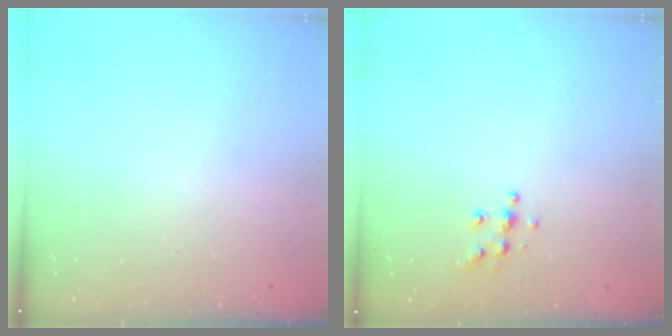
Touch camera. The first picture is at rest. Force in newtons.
{"total": 5.4, "press": 5.4, "slide": 0.3}